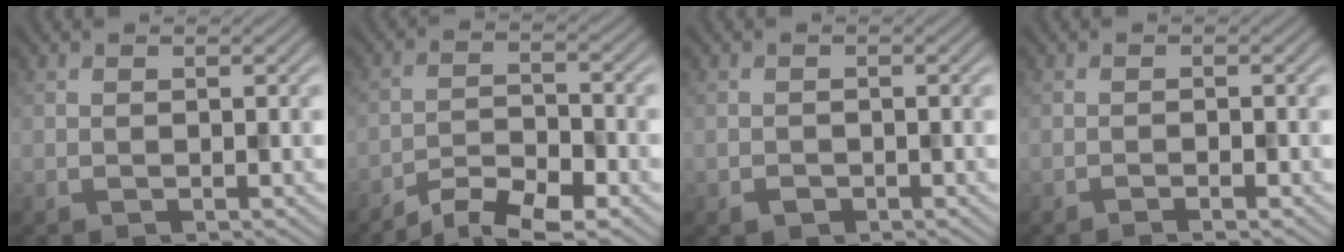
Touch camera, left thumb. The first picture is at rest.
{"total": 6.7, "force": [-5.2, 2.0, 3.8], "torque": [-0.071, 0.000, -0.100]}
{"total": 0.9, "force": [-0.5, 0.7, 0.3], "torque": [-0.006, -0.002, -0.012]}
{"total": 0.9, "force": [-0.6, 0.0, 0.7], "torque": [-0.012, 0.003, -0.013]}